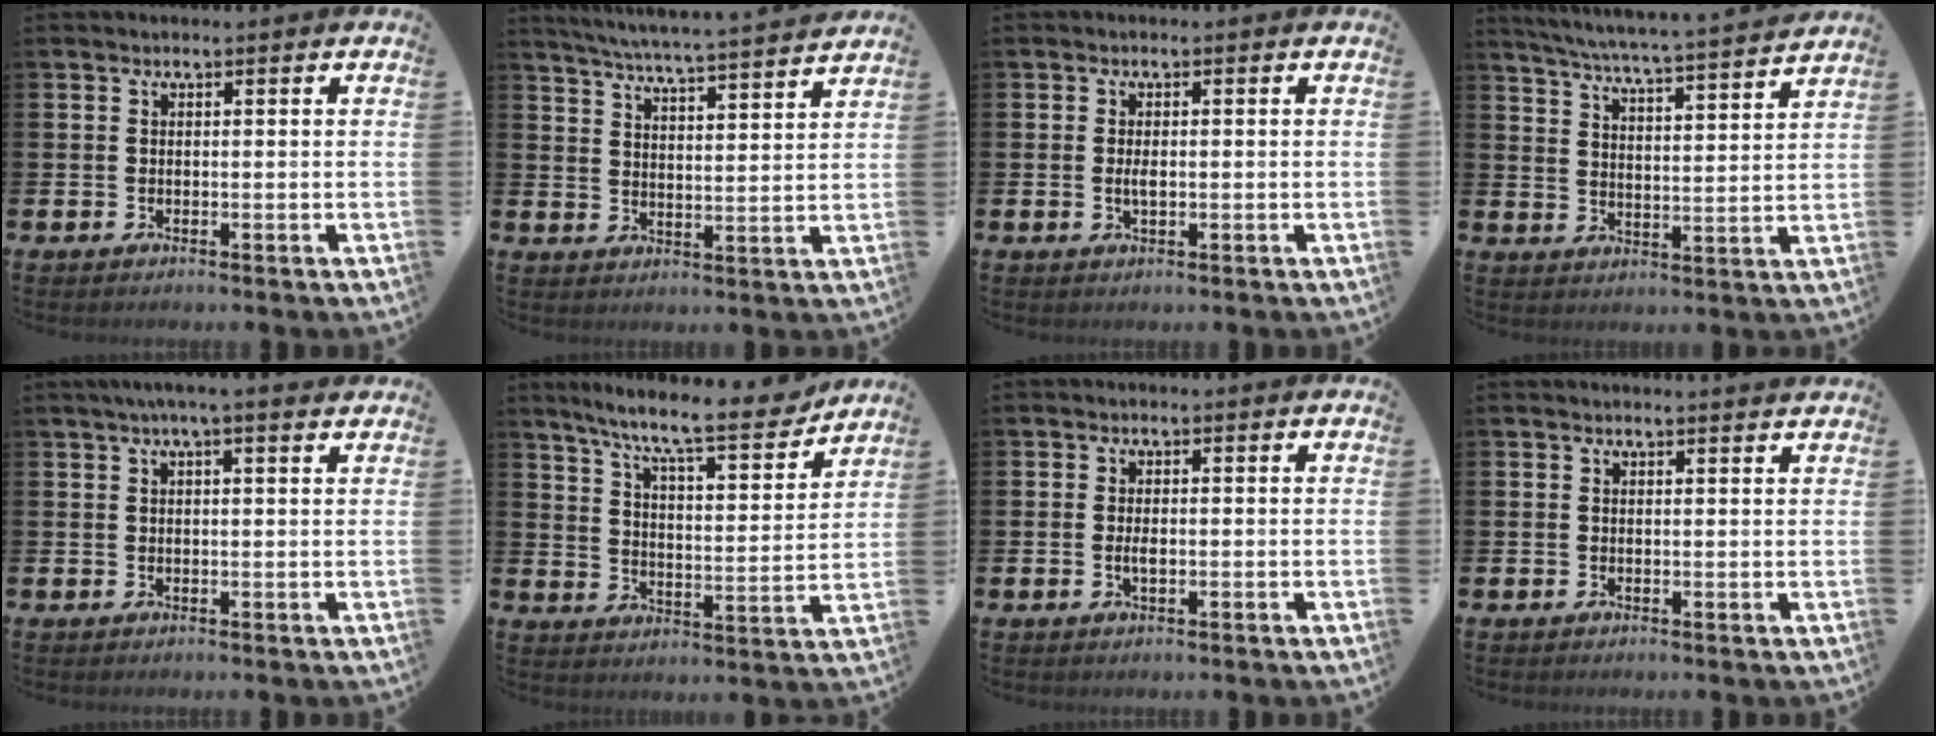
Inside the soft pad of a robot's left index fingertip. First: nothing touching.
{"total": 5.9, "force": [5.7, -0.6, 1.4], "torque": [-0.052, -0.044, 0.098]}
{"total": 1.4, "force": [0.0, 0.6, 1.3], "torque": [-0.022, 0.001, -0.003]}
{"total": 6.0, "force": [5.8, -0.5, 1.8], "torque": [-0.059, -0.046, 0.098]}
{"total": 3.0, "force": [2.4, 0.1, 1.8], "torque": [-0.029, -0.004, 0.039]}
{"total": 10.4, "force": [9.2, 0.9, 4.9], "torque": [-0.115, -0.058, 0.152]}
{"total": 1.4, "force": [-0.1, 0.6, 1.3], "torque": [-0.021, 0.000, -0.004]}
{"total": 1.0, "force": [1.0, -0.1, 0.0], "torque": [0.009, -0.007, 0.016]}